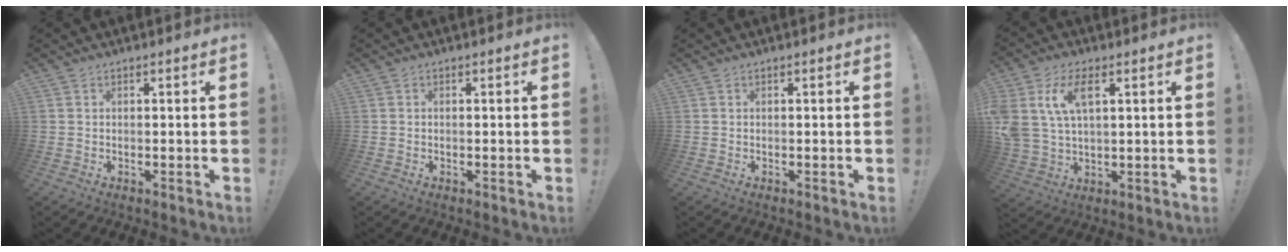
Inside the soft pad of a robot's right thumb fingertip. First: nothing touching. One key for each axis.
{"total": 0.0}
{"total": 0.0}
{"total": 11.4, "fx": 4.7, "fy": 6.7, "fz": 7.9, "tx": -0.170, "ty": -0.003, "tz": 0.088}